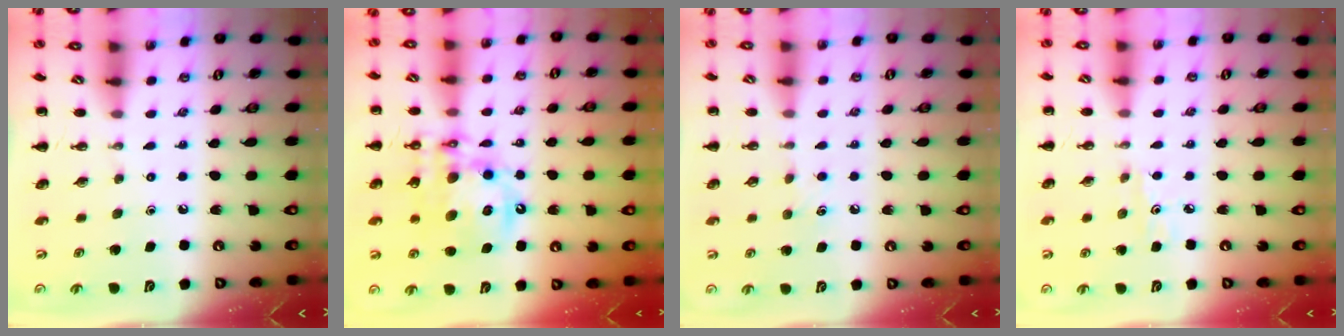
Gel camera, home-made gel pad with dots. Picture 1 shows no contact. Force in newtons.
{"total": 16.1, "press": 15.7, "slide": 3.6}
{"total": 4.4, "press": 4.2, "slide": 1.5}
{"total": 4.0, "press": 3.7, "slide": 1.4}